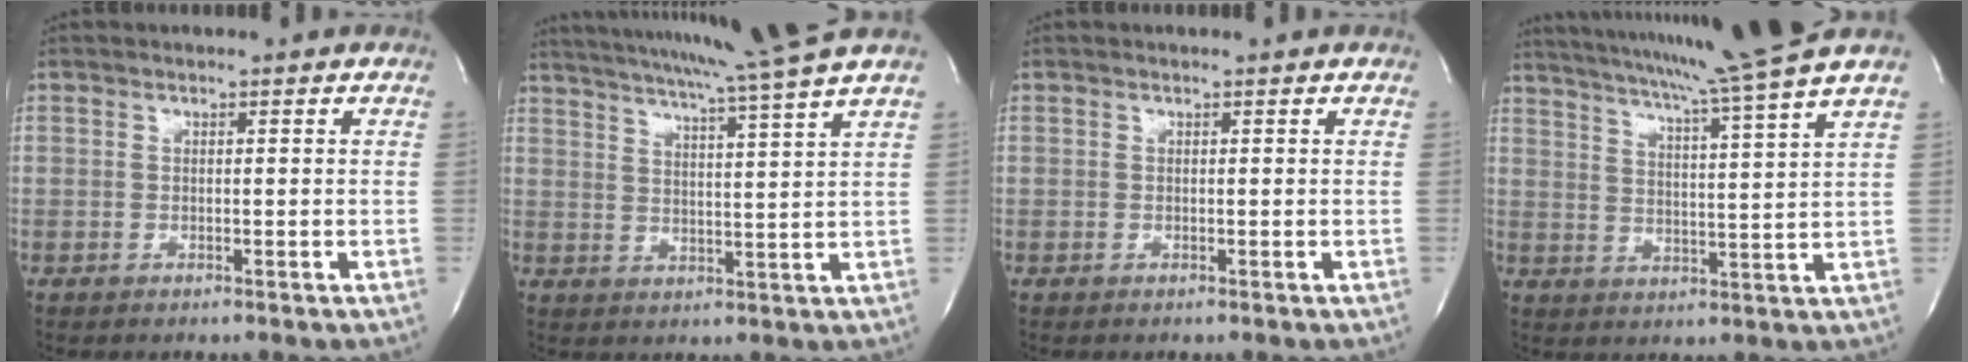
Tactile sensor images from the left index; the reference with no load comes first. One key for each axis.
{"total": 16.1, "fx": 13.7, "fy": -2.7, "fz": 8.0, "tx": -0.140, "ty": -0.029, "tz": 0.186}
{"total": 0.0}
{"total": 17.6, "fx": 14.8, "fy": -2.7, "fz": 9.2, "tx": -0.161, "ty": -0.030, "tz": 0.204}